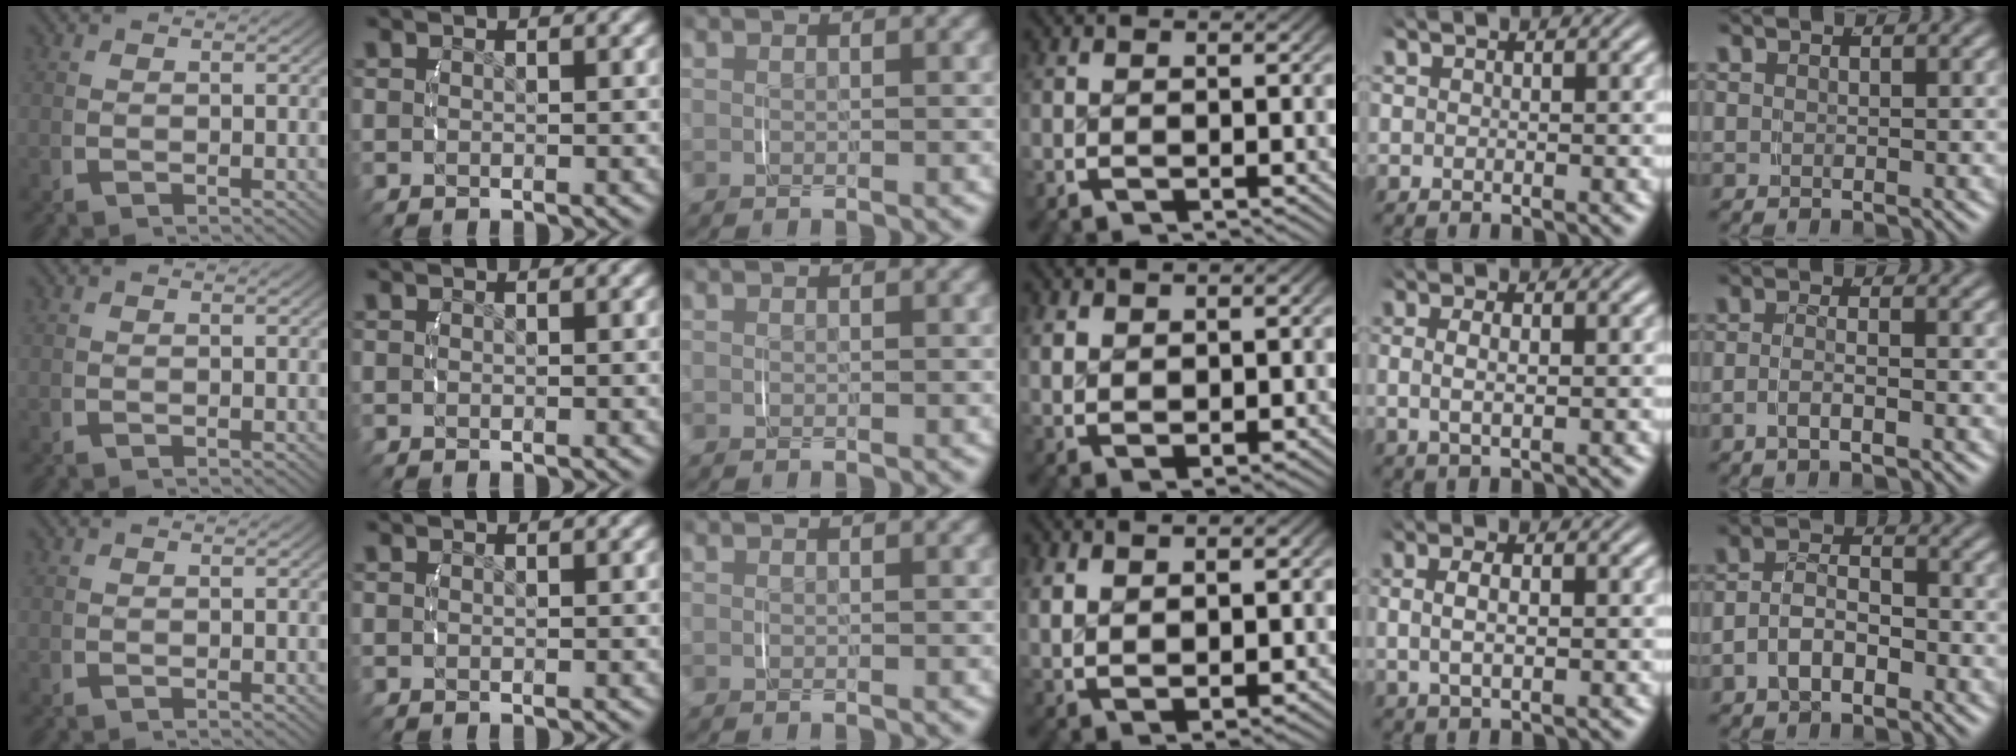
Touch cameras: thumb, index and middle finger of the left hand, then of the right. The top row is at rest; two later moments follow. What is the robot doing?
{"motion": "lift_and_place", "object": "scarf"}